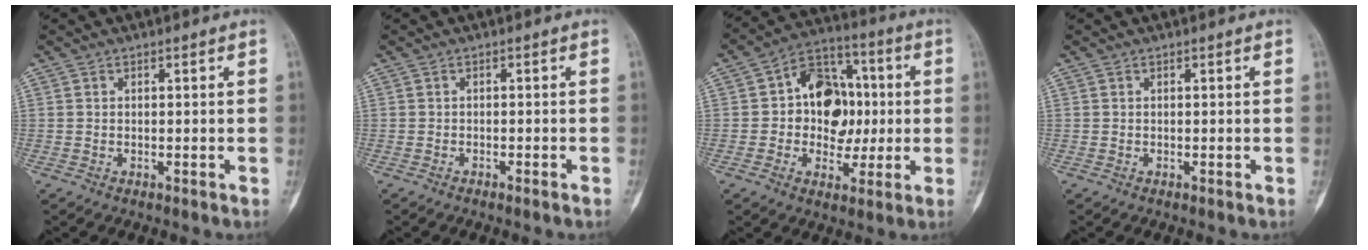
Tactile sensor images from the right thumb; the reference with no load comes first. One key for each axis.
{"total": 1.3, "fx": -1.0, "fy": -0.1, "fz": 0.9, "tx": -0.018, "ty": 0.006, "tz": -0.008}
{"total": 14.2, "fx": 0.6, "fy": 10.7, "fz": 9.3, "tx": -0.088, "ty": 0.025, "tz": 0.003}
{"total": 0.0}